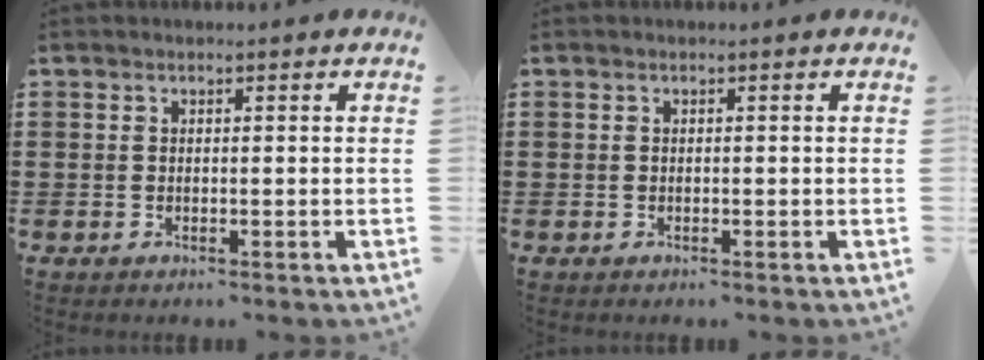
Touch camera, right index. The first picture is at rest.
{"total": 0.0}